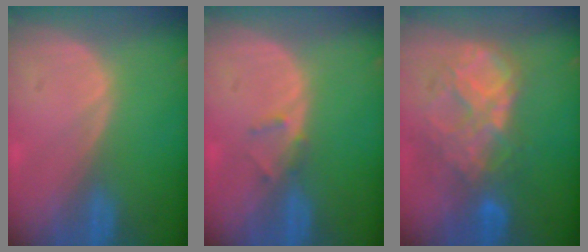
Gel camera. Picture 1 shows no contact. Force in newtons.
{"total": 1.3, "press": 1.1, "slide": 0.8}
{"total": 9.1, "press": 7.8, "slide": 4.8}